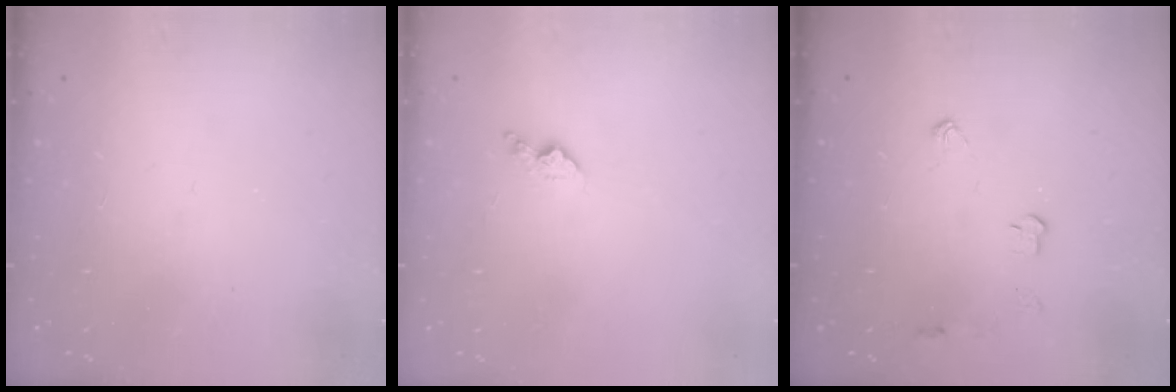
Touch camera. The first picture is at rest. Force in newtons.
{"total": 3.3, "press": 3.3, "slide": 0.4}
{"total": 3.7, "press": 3.6, "slide": 0.6}